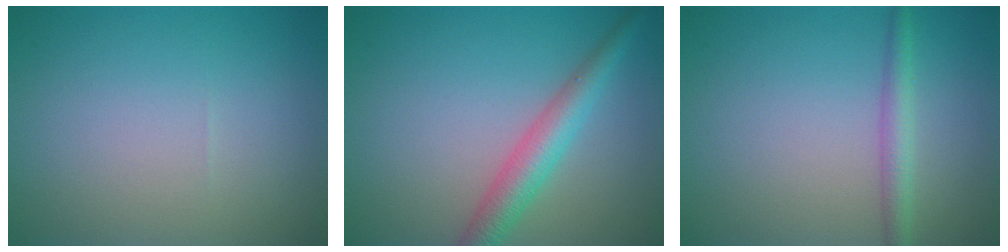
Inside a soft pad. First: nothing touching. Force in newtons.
{"total": 3.8, "press": 3.8, "slide": 0.0}
{"total": 2.2, "press": 2.2, "slide": 0.1}